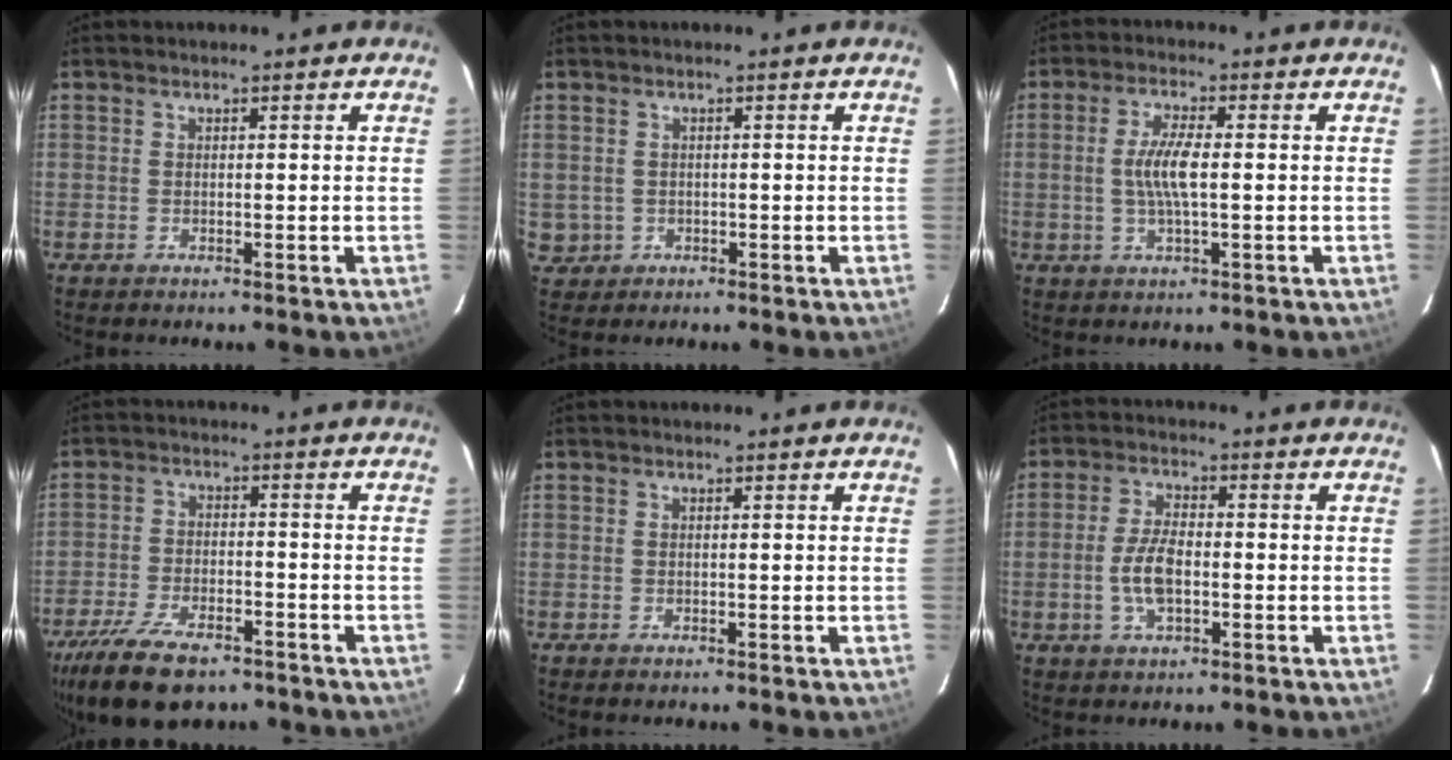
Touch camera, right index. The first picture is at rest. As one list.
[{"total": 3.0, "force": [-0.2, 3.0, 0.5], "torque": [-0.010, 0.003, 0.007]}, {"total": 5.8, "force": [-0.1, 1.2, 5.7], "torque": [-0.110, 0.000, -0.001]}, {"total": 14.8, "force": [-10.6, 6.1, 8.4], "torque": [-0.191, -0.030, -0.183]}, {"total": 0.0}, {"total": 6.4, "force": [-1.5, 2.8, 5.6], "torque": [-0.116, 0.003, -0.027]}]